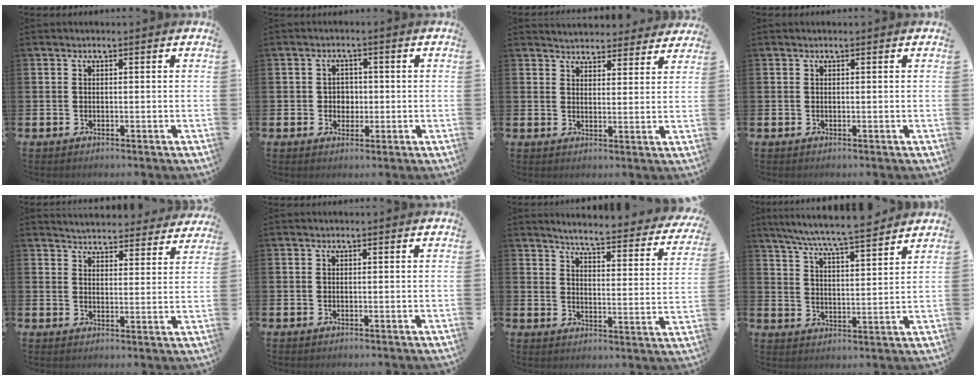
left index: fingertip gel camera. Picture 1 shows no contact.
{"total": 2.5, "force": [0.2, 2.3, 0.9], "torque": [-0.004, 0.002, -0.006]}
{"total": 4.3, "force": [4.2, 0.9, -0.3], "torque": [0.002, -0.030, 0.073]}
{"total": 0.0}
{"total": 4.6, "force": [4.5, 0.8, -0.2], "torque": [-0.011, -0.033, 0.078]}
{"total": 0.0}
{"total": 5.1, "force": [4.9, 0.0, 1.2], "torque": [-0.039, -0.045, 0.079]}
{"total": 7.4, "force": [7.0, 0.0, 2.5], "torque": [-0.073, -0.043, 0.124]}